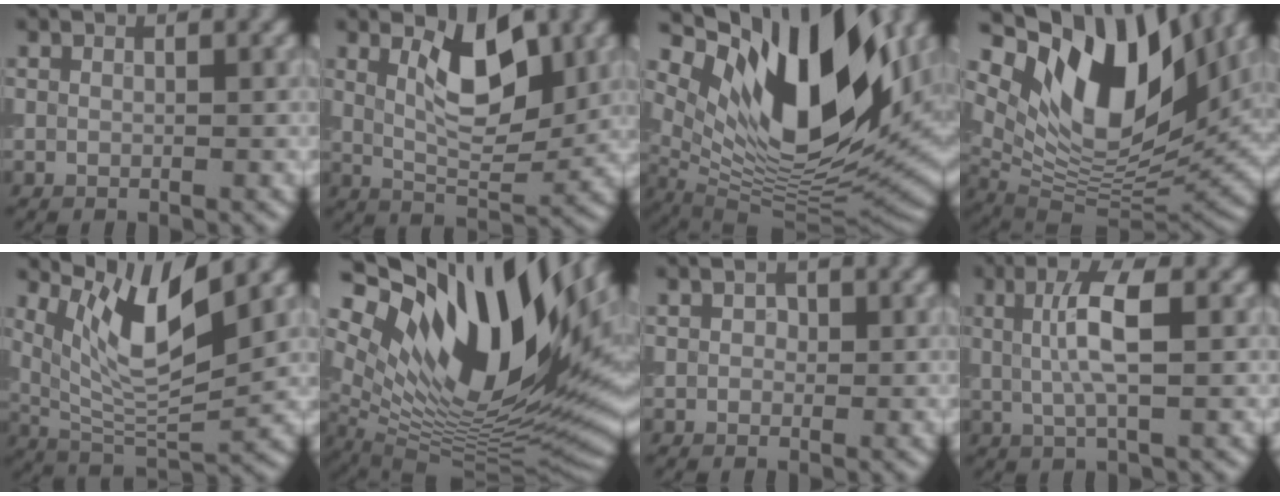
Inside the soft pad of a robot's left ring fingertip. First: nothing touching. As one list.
[{"total": 5.8, "force": [2.1, 2.4, 4.9], "torque": [-0.079, -0.003, 0.036]}, {"total": 15.9, "force": [6.9, 7.0, 12.5], "torque": [-0.212, 0.005, 0.118]}, {"total": 14.9, "force": [6.7, 7.1, 11.3], "torque": [-0.196, 0.009, 0.119]}, {"total": 7.7, "force": [3.9, 2.2, 6.2], "torque": [-0.121, -0.009, 0.076]}, {"total": 18.2, "force": [9.1, 7.4, 14.0], "torque": [-0.261, 0.025, 0.152]}, {"total": 0.9, "force": [0.1, 0.8, 0.4], "torque": [-0.004, -0.002, -0.002]}, {"total": 4.5, "force": [0.8, 1.1, 4.3], "torque": [-0.083, 0.002, 0.013]}]